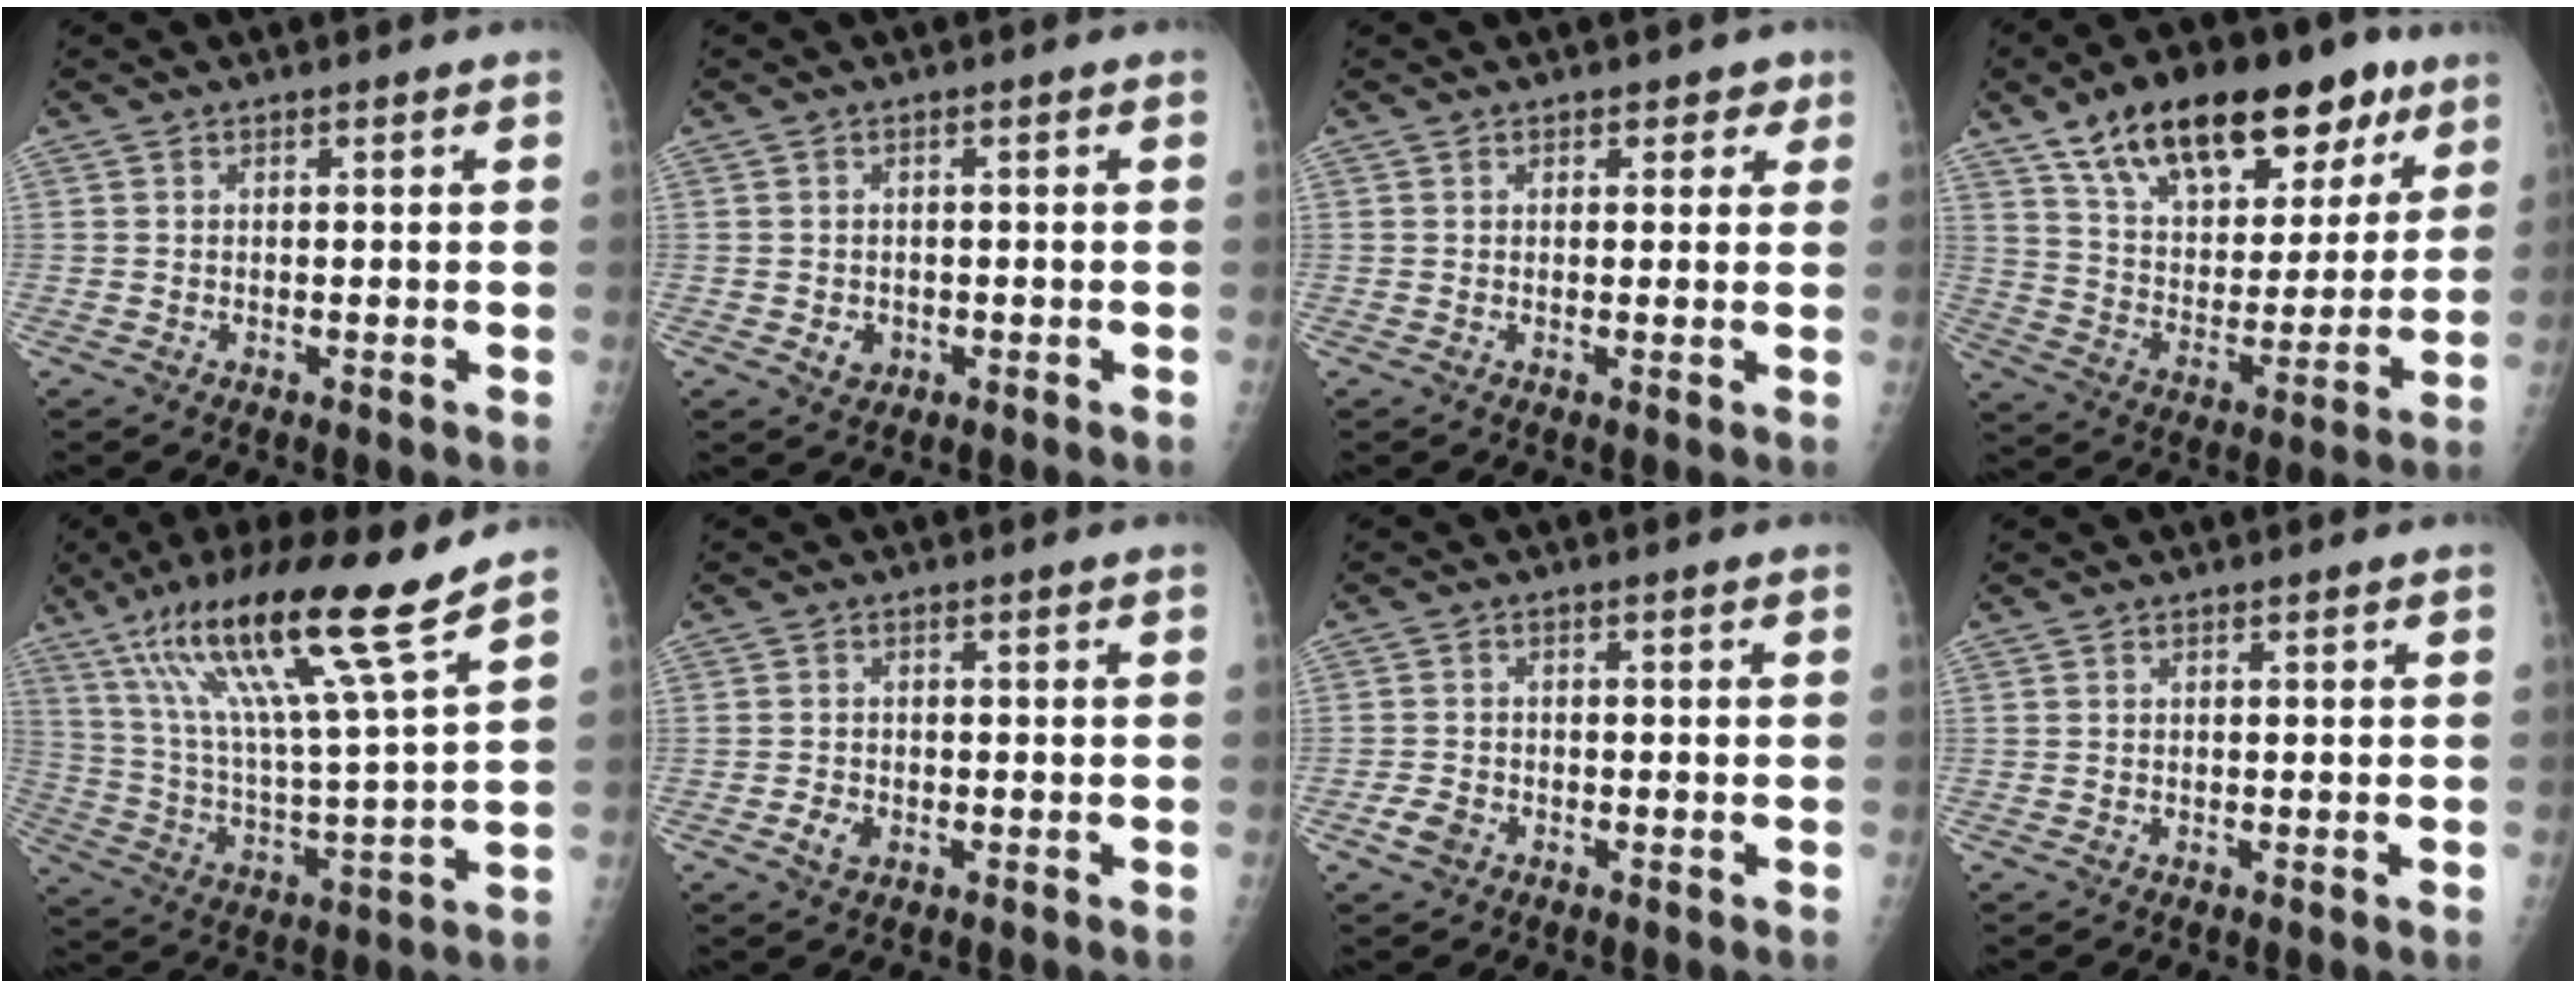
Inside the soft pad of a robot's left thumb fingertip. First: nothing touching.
{"total": 2.2, "force": [-0.5, 2.0, 0.9], "torque": [-0.006, 0.002, -0.001]}
{"total": 2.6, "force": [1.5, 1.9, 1.1], "torque": [0.014, -0.004, 0.014]}
{"total": 26.0, "force": [15.4, 12.7, 16.6], "torque": [-0.223, -0.021, 0.251]}
{"total": 20.2, "force": [13.3, 0.4, 15.2], "torque": [-0.258, -0.054, 0.236]}
{"total": 2.5, "force": [-1.0, 1.7, 1.4], "torque": [-0.022, 0.002, -0.016]}
{"total": 3.0, "force": [-1.5, 2.1, 1.4], "torque": [-0.025, 0.006, -0.028]}
{"total": 0.0}